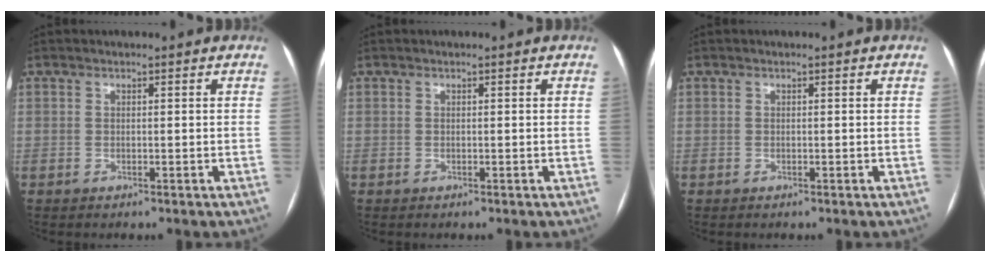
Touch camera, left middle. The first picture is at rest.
{"total": 0.0}
{"total": 0.0}